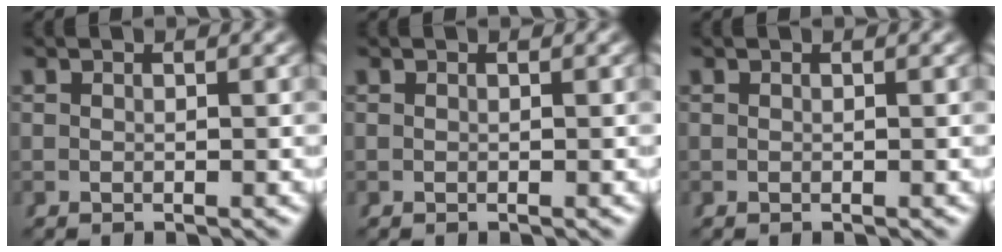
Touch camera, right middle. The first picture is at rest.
{"total": 0.0}
{"total": 0.0}